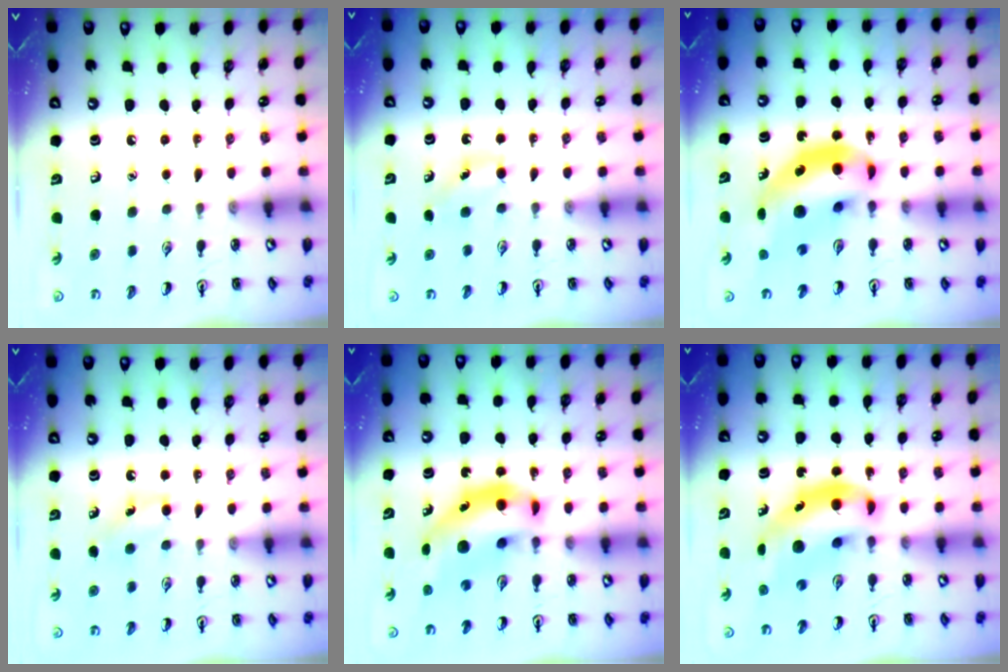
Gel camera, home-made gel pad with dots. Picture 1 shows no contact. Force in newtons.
{"total": 3.5, "press": 3.3, "slide": 1.0}
{"total": 13.1, "press": 12.4, "slide": 4.1}
{"total": 5.0, "press": 4.7, "slide": 1.7}
{"total": 10.5, "press": 10.0, "slide": 3.0}
{"total": 9.4, "press": 9.0, "slide": 2.7}